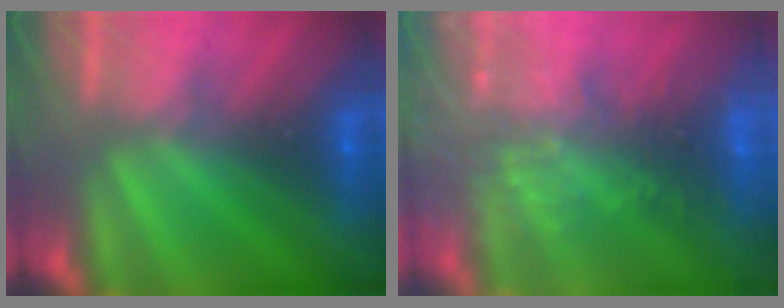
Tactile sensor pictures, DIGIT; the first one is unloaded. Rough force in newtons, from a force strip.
{"total": 8.4}